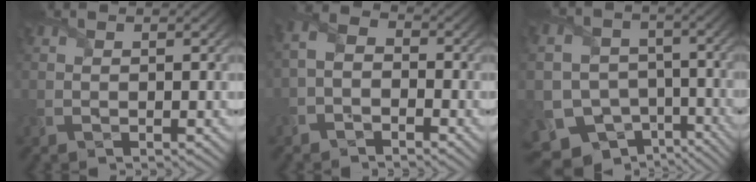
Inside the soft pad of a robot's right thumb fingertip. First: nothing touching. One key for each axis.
{"total": 3.1, "fx": -1.9, "fy": 1.9, "fz": 1.5, "tx": -0.040, "ty": 0.000, "tz": -0.049}
{"total": 11.3, "fx": -5.8, "fy": 8.8, "fz": 4.0, "tx": -0.107, "ty": -0.029, "tz": -0.088}